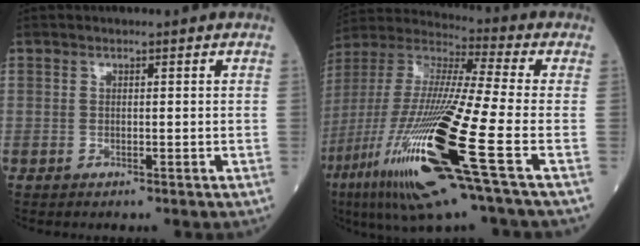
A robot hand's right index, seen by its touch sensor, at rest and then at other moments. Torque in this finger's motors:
{"motor_torque": [2.00, -0.15, 1.06, 0.21]}